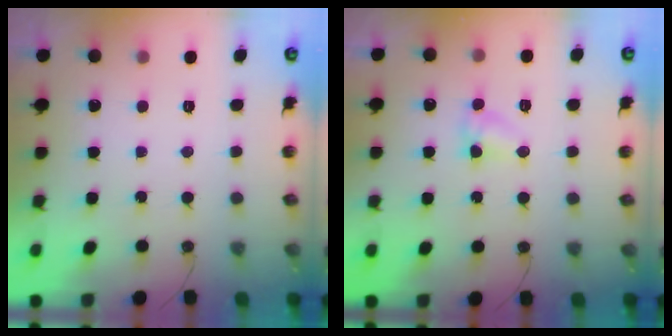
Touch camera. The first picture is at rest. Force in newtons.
{"total": 3.9, "press": 3.9, "slide": 0.4}